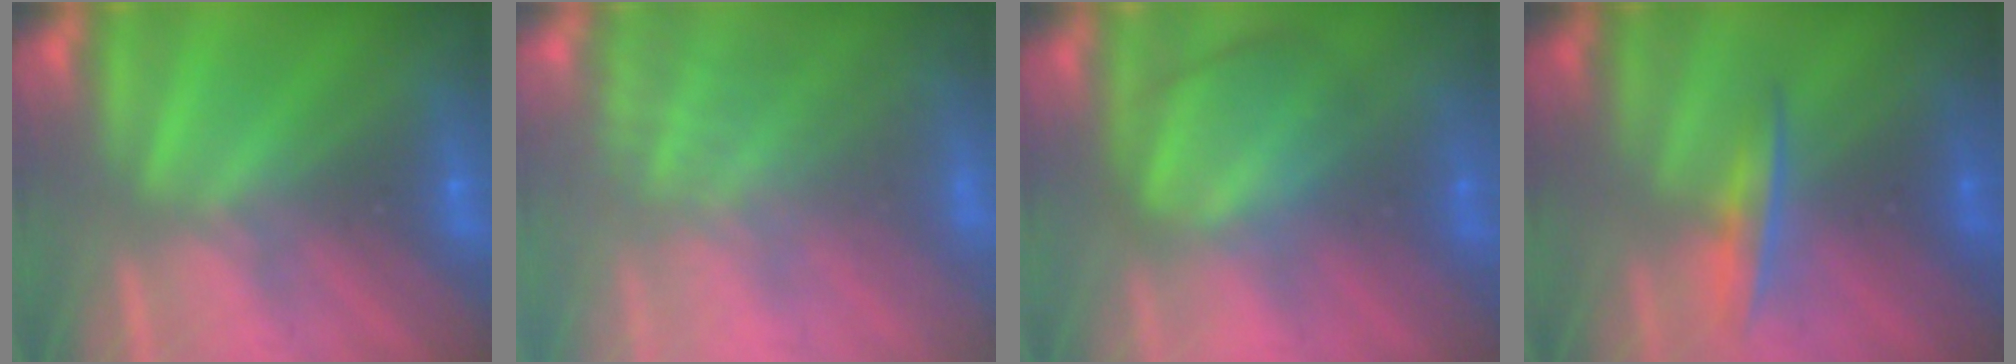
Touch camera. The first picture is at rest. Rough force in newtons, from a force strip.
{"total": 8.7}
{"total": 2.9}
{"total": 1.4}